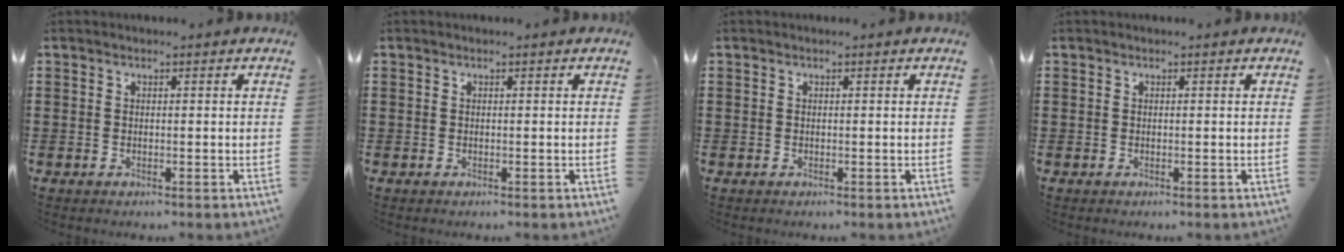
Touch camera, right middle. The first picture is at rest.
{"total": 0.0}
{"total": 0.0}
{"total": 0.0}